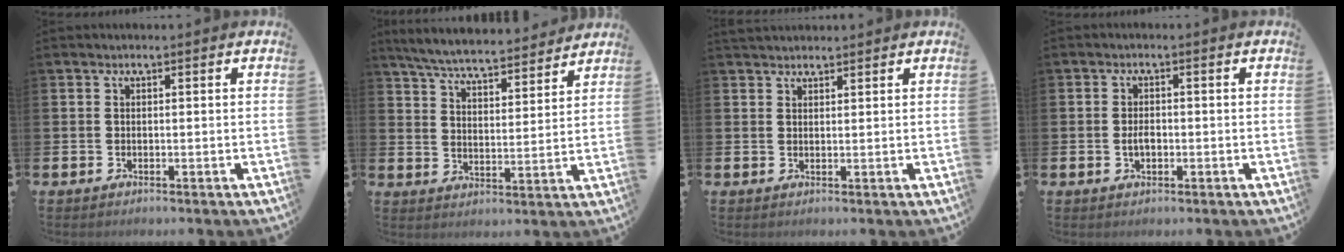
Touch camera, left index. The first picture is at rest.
{"total": 6.4, "force": [6.2, 0.6, 1.5], "torque": [-0.053, -0.045, 0.106]}
{"total": 2.0, "force": [1.9, 0.6, 0.1], "torque": [0.003, -0.005, 0.033]}
{"total": 2.0, "force": [-0.3, 1.2, 1.6], "torque": [-0.022, 0.001, -0.009]}